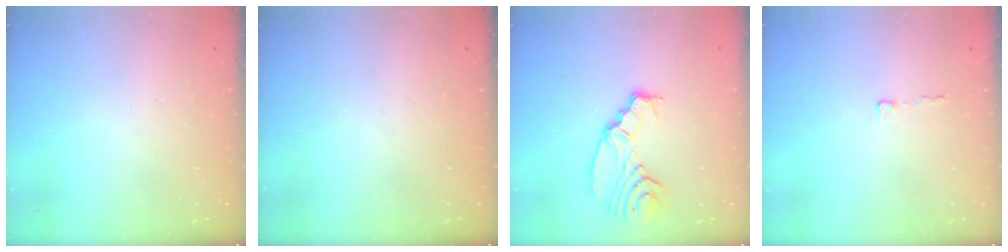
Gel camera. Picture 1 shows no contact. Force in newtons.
{"total": 0.0}
{"total": 9.6, "press": 9.5, "slide": 1.0}
{"total": 2.3, "press": 2.3, "slide": 0.2}